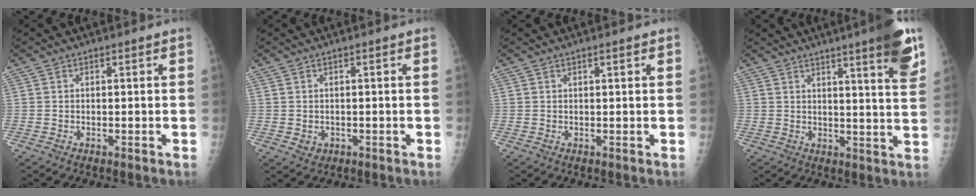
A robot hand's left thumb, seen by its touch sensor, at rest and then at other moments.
{"total": 1.7, "force": [-0.4, 1.5, 0.6], "torque": [-0.001, 0.001, 0.002]}
{"total": 1.1, "force": [0.6, 0.2, 0.9], "torque": [-0.014, 0.000, 0.008]}
{"total": 13.0, "force": [7.7, 1.2, 10.4], "torque": [-0.125, -0.041, 0.096]}